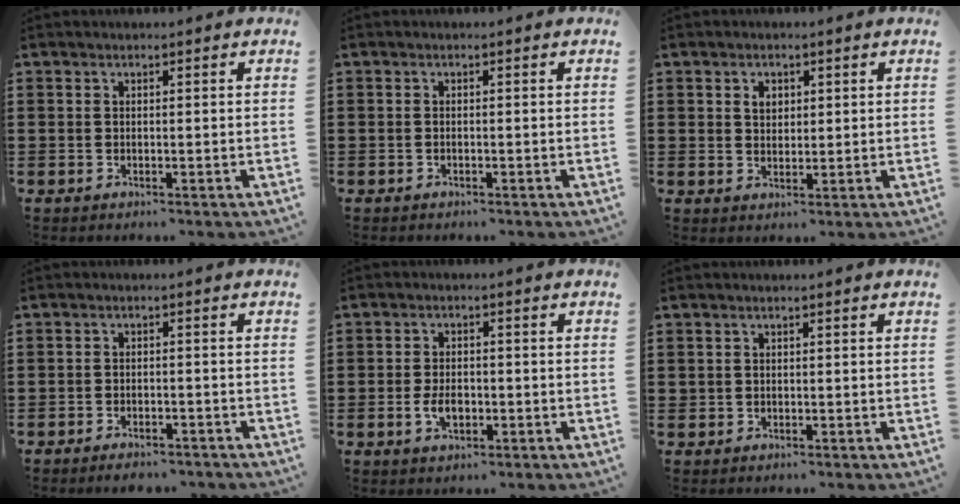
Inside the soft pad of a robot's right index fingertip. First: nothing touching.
{"total": 0.0}
{"total": 2.1, "force": [1.0, 1.4, 1.2], "torque": [-0.028, 0.007, 0.019]}
{"total": 2.0, "force": [-2.0, 0.3, 0.3], "torque": [-0.009, 0.000, -0.040]}
{"total": 3.5, "force": [-0.9, 1.9, 2.8], "torque": [-0.056, 0.000, -0.017]}
{"total": 0.5, "force": [0.1, 0.5, 0.0], "torque": [-0.001, 0.003, 0.003]}